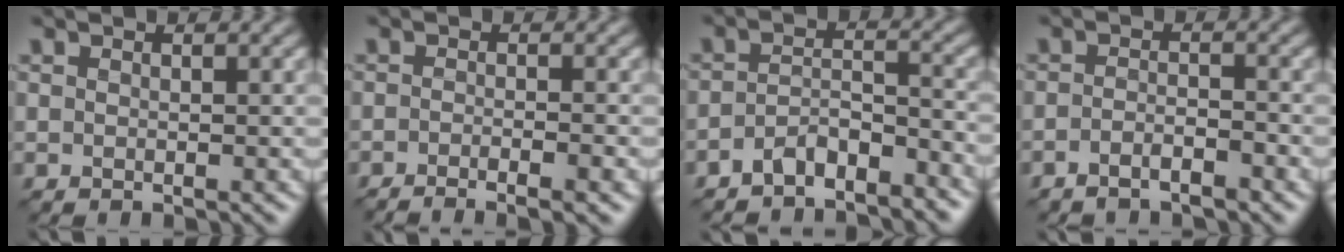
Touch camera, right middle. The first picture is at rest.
{"total": 3.6, "force": [-2.3, 0.6, 2.7], "torque": [-0.038, -0.001, -0.031]}
{"total": 3.3, "force": [-3.0, 0.7, 1.2], "torque": [-0.030, 0.008, -0.062]}
{"total": 1.8, "force": [-1.6, 0.2, 0.9], "torque": [-0.019, 0.002, -0.032]}